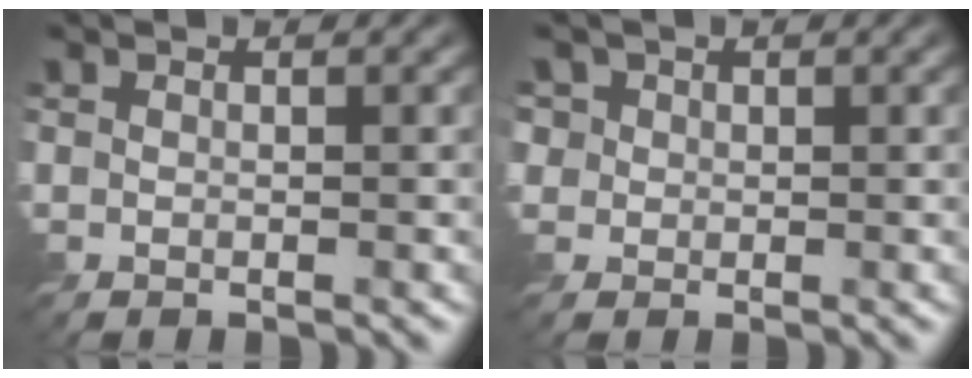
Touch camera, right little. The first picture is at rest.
{"total": 4.0, "force": [1.8, 3.2, 1.6], "torque": [-0.061, 0.004, 0.035]}